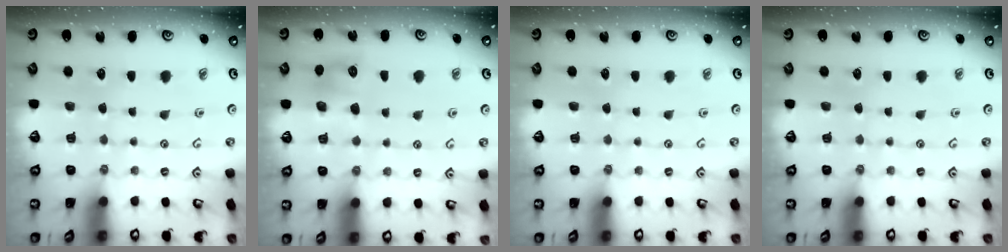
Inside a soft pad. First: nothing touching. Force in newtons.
{"total": 7.3, "press": 7.3, "slide": 0.3}
{"total": 0.0}
{"total": 0.0}